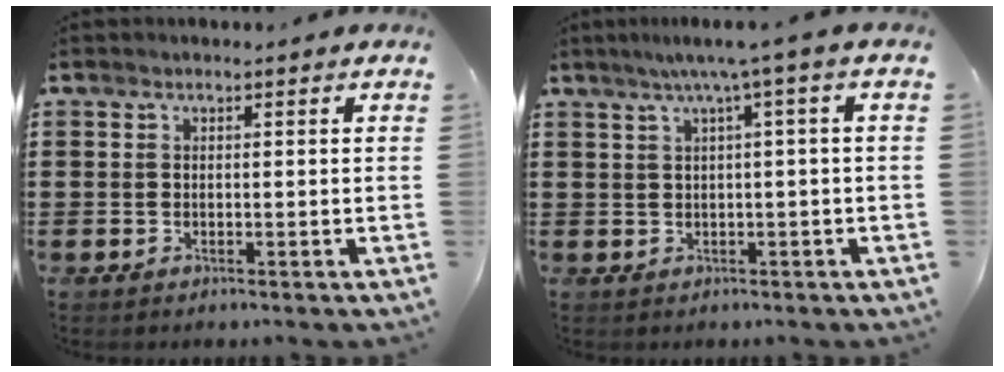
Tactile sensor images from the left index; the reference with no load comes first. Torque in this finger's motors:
{"motor_torque": [0.60, -0.57, 0.33, 0.04]}